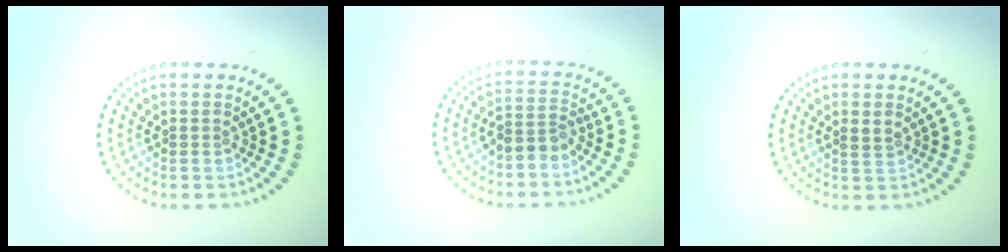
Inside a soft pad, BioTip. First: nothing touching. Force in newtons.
{"total": 2.2, "press": 1.8, "slide": 1.2}
{"total": 0.9, "press": 0.8, "slide": 0.4}